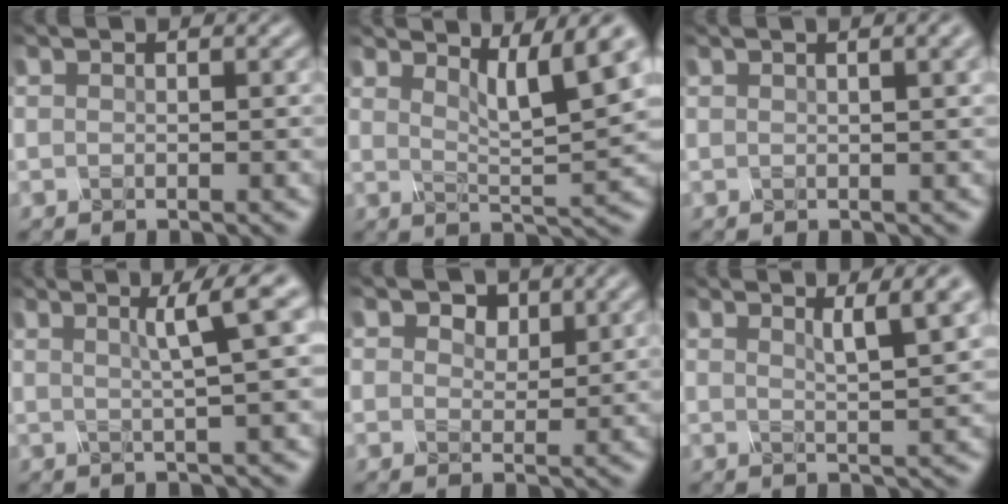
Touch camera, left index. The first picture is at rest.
{"total": 6.8, "force": [4.1, 0.8, 5.3], "torque": [-0.080, 0.009, 0.087]}
{"total": 7.3, "force": [3.5, 3.5, 5.4], "torque": [-0.028, 0.049, 0.027]}
{"total": 4.0, "force": [1.4, 0.0, 3.7], "torque": [-0.044, 0.016, 0.037]}
{"total": 0.8, "force": [0.5, 0.6, -0.3], "torque": [-0.009, -0.005, 0.022]}
{"total": 4.1, "force": [2.5, 0.4, 3.2], "torque": [-0.033, 0.018, 0.041]}